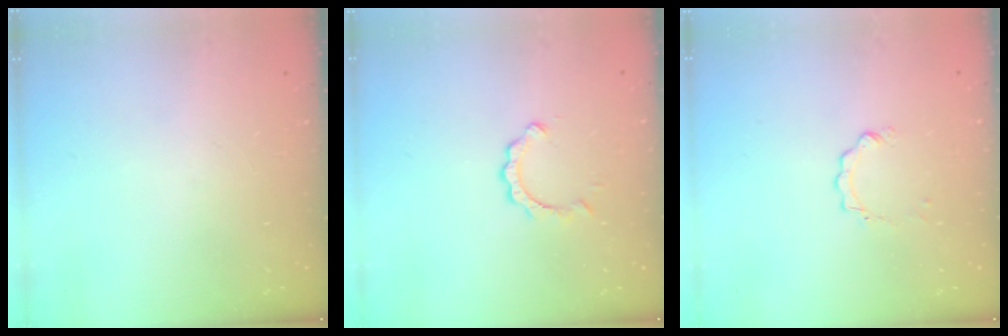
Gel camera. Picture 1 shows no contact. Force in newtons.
{"total": 2.8, "press": 2.8, "slide": 0.3}
{"total": 2.3, "press": 2.3, "slide": 0.3}